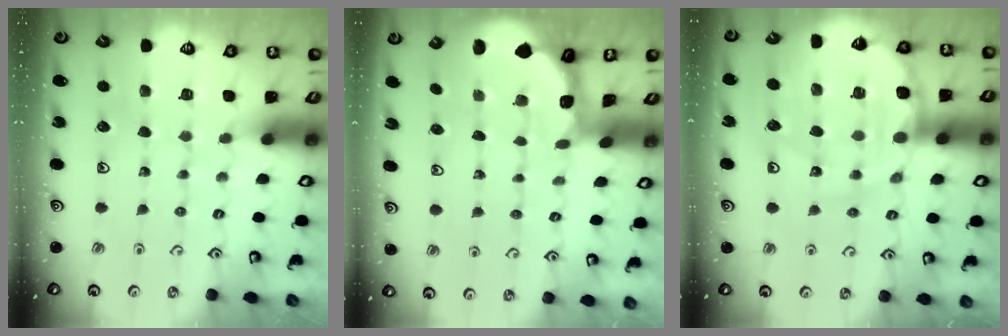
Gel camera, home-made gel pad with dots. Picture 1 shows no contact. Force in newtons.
{"total": 1.6, "press": 1.6, "slide": 0.3}
{"total": 15.2, "press": 14.9, "slide": 3.1}